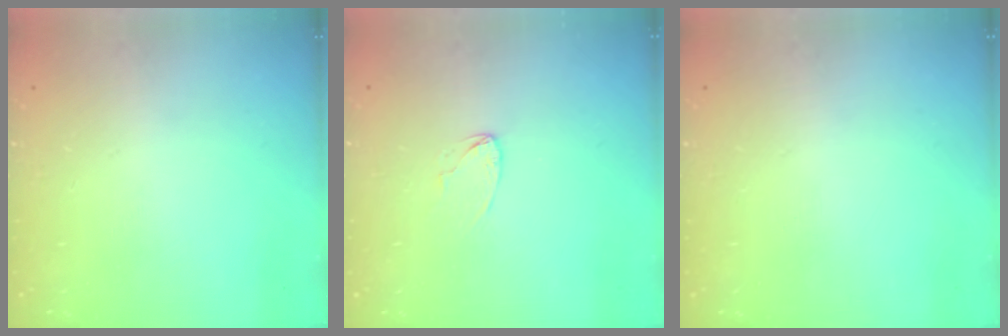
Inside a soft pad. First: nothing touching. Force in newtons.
{"total": 2.5, "press": 2.5, "slide": 0.2}
{"total": 0.0}